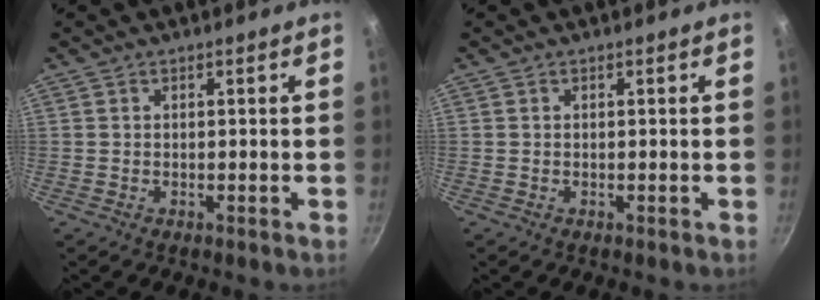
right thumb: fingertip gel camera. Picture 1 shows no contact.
{"total": 0.0}